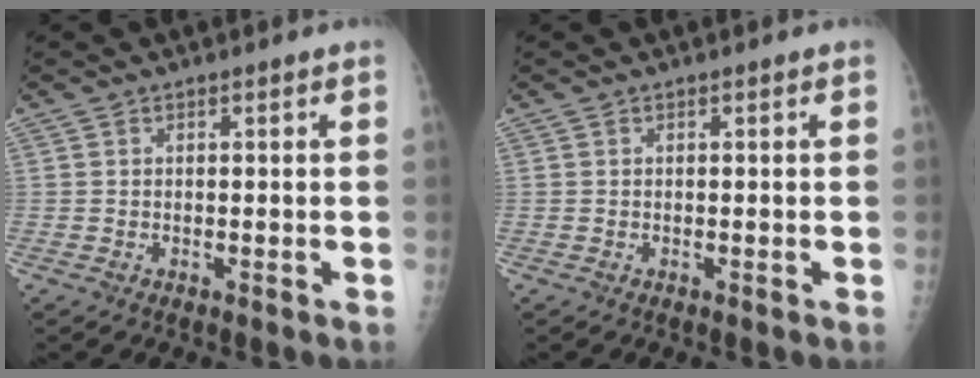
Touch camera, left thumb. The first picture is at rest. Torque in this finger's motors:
{"motor_torque": [0.00, 0.00, -0.01, -0.01, 0.00]}